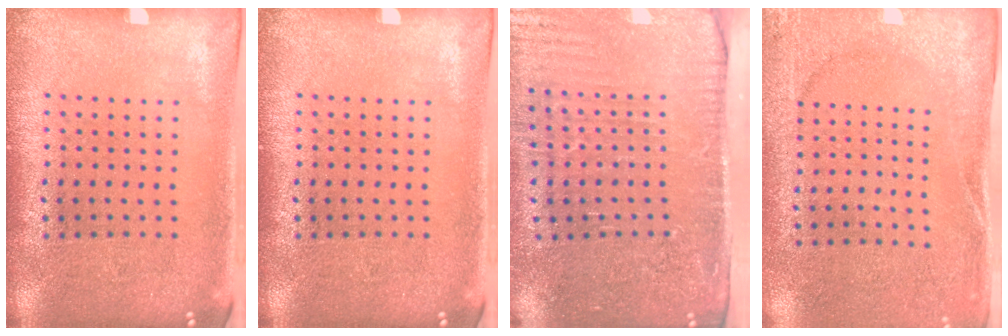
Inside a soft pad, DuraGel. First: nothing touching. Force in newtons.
{"total": 0.0}
{"total": 4.2, "press": 3.7, "slide": 2.1}
{"total": 2.6, "press": 2.4, "slide": 1.0}